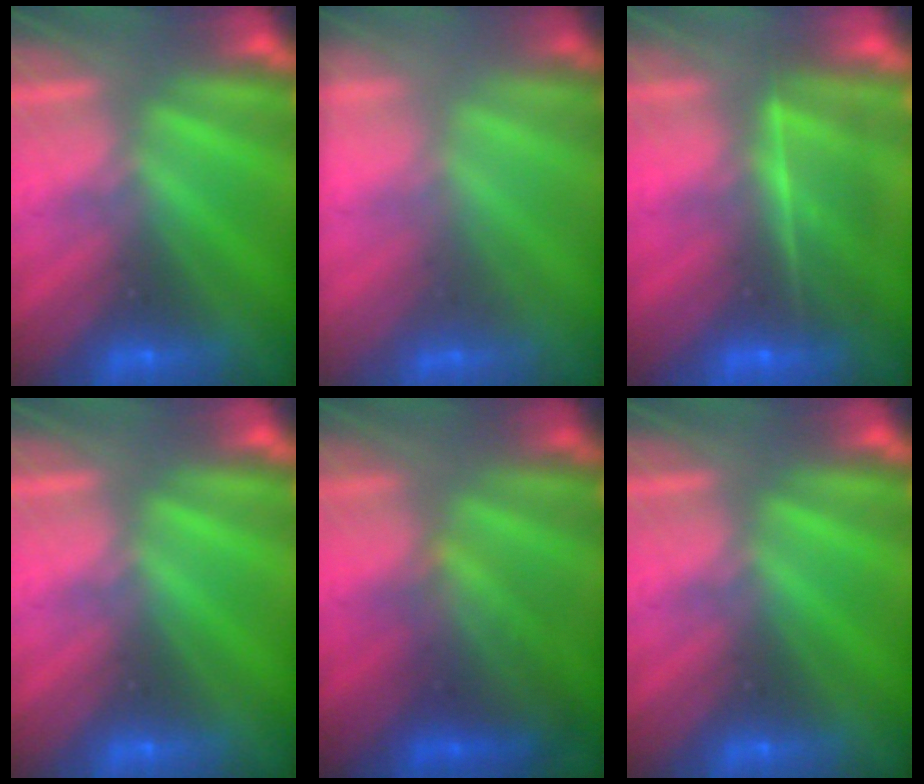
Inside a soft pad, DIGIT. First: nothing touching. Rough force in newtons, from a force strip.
{"total": 1.6}
{"total": 5.7}
{"total": 0.0}
{"total": 2.3}
{"total": 0.0}